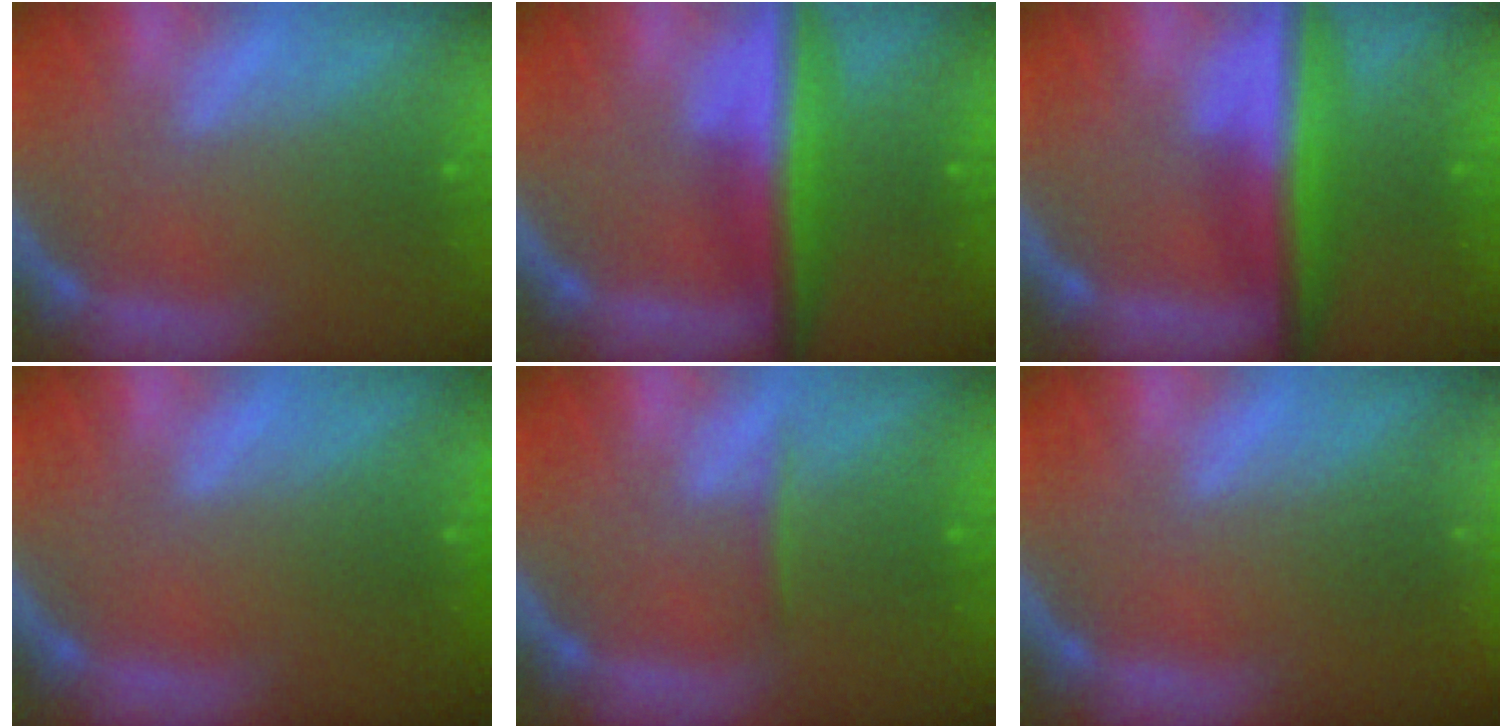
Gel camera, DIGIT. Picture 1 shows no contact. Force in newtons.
{"total": 7.0}
{"total": 7.5}
{"total": 0.9}
{"total": 0.9}
{"total": 8.5}